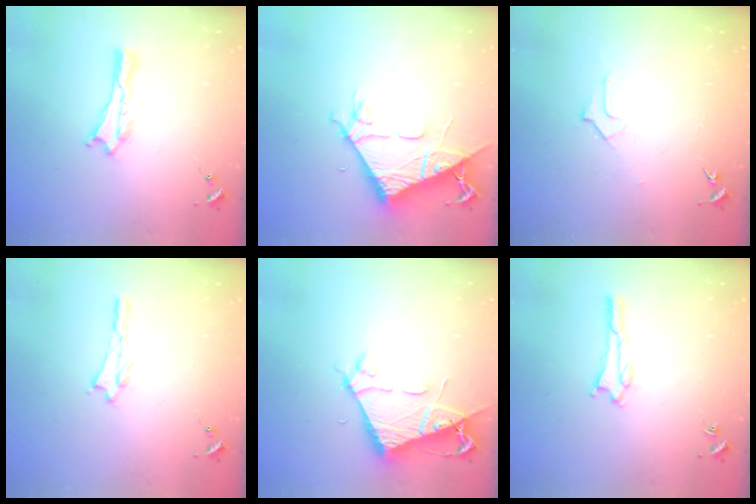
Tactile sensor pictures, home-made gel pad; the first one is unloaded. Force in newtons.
{"total": 8.4, "press": 8.3, "slide": 0.8}
{"total": 1.6, "press": 1.6, "slide": 0.1}
{"total": 0.7, "press": 0.7, "slide": 0.1}
{"total": 6.6, "press": 6.5, "slide": 0.6}
{"total": 1.6, "press": 1.6, "slide": 0.1}